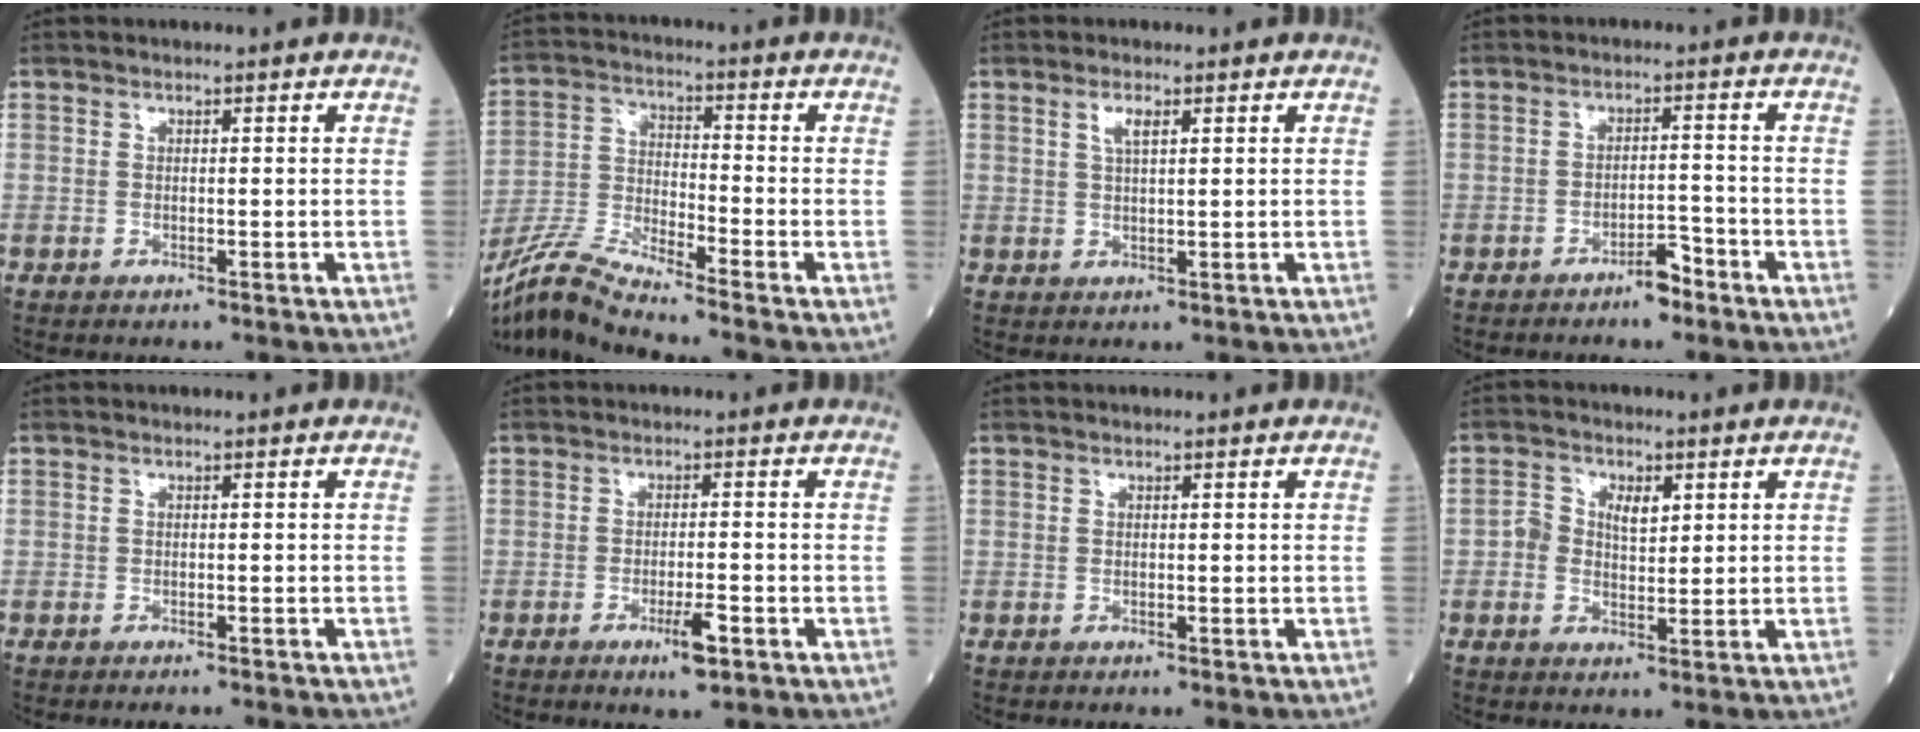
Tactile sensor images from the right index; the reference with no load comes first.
{"total": 9.2, "force": [-8.3, -1.5, 3.6], "torque": [-0.085, -0.019, -0.164]}
{"total": 2.3, "force": [1.1, 0.5, 1.9], "torque": [-0.042, 0.002, 0.021]}
{"total": 3.3, "force": [-2.7, 0.8, 1.8], "torque": [-0.024, 0.004, -0.047]}
{"total": 2.1, "force": [-2.0, -0.1, 0.7], "torque": [-0.007, -0.003, -0.027]}
{"total": 3.7, "force": [-1.9, 0.3, 3.2], "torque": [-0.053, -0.004, -0.032]}
{"total": 0.0}
{"total": 4.1, "force": [0.9, 2.8, 2.8], "torque": [-0.047, 0.014, 0.016]}